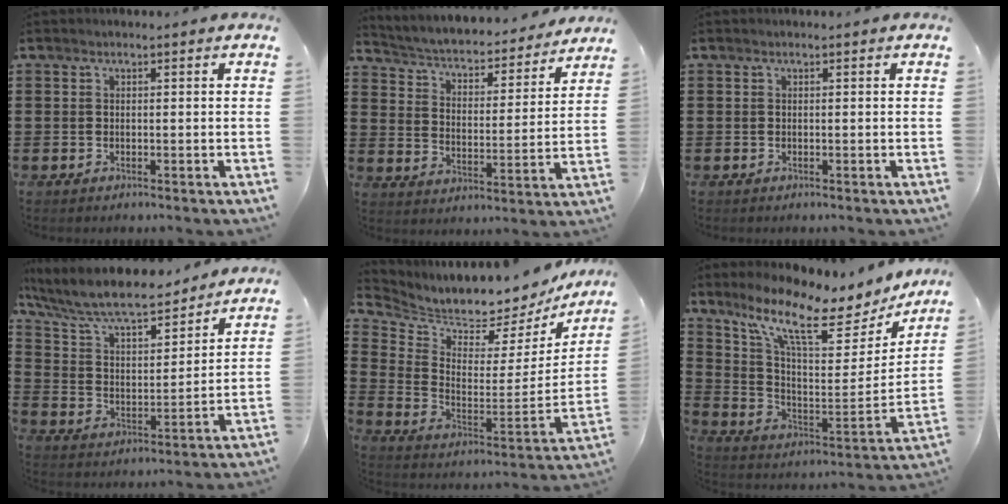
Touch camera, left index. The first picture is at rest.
{"total": 3.2, "force": [3.0, 0.3, 1.0], "torque": [-0.038, -0.034, 0.040]}
{"total": 0.0}
{"total": 8.8, "force": [7.8, 1.5, 3.9], "torque": [-0.109, -0.048, 0.131]}
{"total": 4.6, "force": [4.5, 0.3, -0.4], "torque": [-0.029, -0.065, 0.072]}
{"total": 10.7, "force": [8.0, 2.6, 6.6], "torque": [-0.150, -0.060, 0.128]}